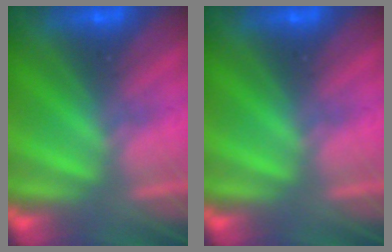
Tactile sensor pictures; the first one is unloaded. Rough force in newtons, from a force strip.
{"total": 0.0}